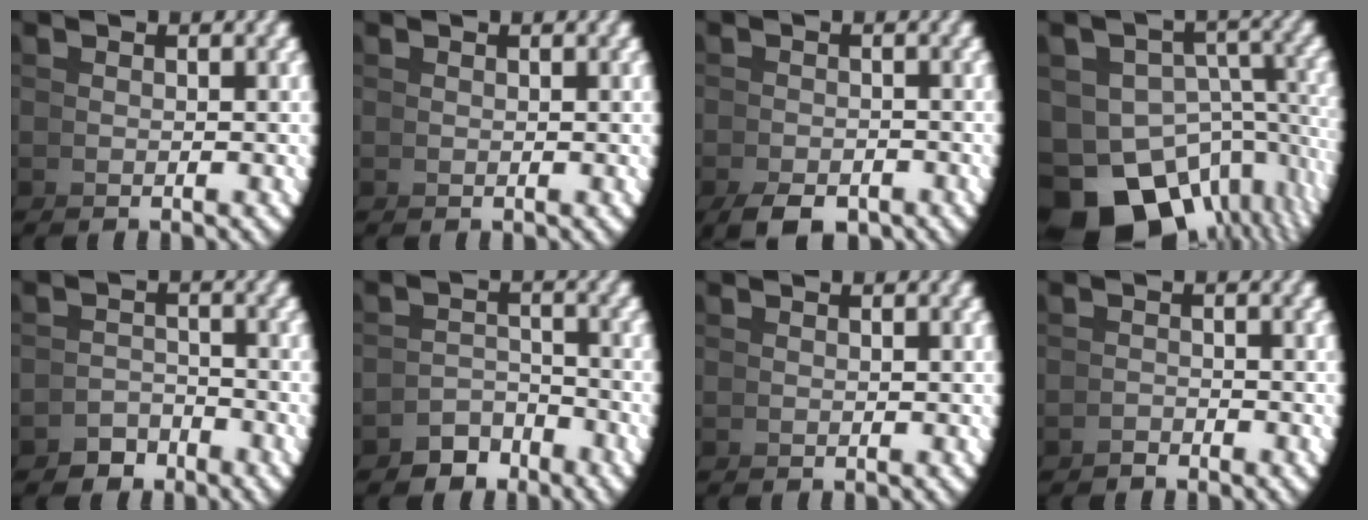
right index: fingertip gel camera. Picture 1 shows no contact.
{"total": 0.0}
{"total": 2.3, "force": [-2.1, 0.5, 0.7], "torque": [0.002, -0.010, -0.031]}
{"total": 15.2, "force": [-6.9, 11.1, 7.9], "torque": [-0.145, -0.069, -0.098]}
{"total": 3.6, "force": [-3.5, 0.4, -0.2], "torque": [0.027, -0.004, -0.064]}
{"total": 4.3, "force": [-4.1, 1.0, 0.7], "torque": [0.010, -0.007, -0.070]}
{"total": 0.0}
{"total": 1.8, "force": [-1.4, -0.7, -0.8], "torque": [0.023, -0.006, -0.025]}